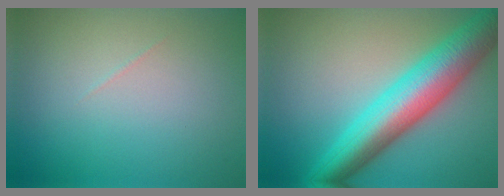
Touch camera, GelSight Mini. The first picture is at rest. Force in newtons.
{"total": 10.0, "press": 10.0, "slide": 0.1}